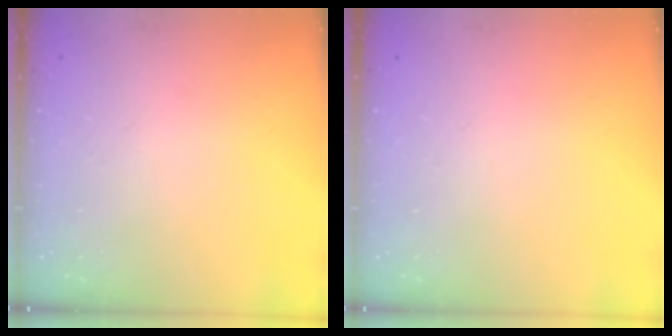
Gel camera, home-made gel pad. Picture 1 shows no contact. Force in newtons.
{"total": 0.0}